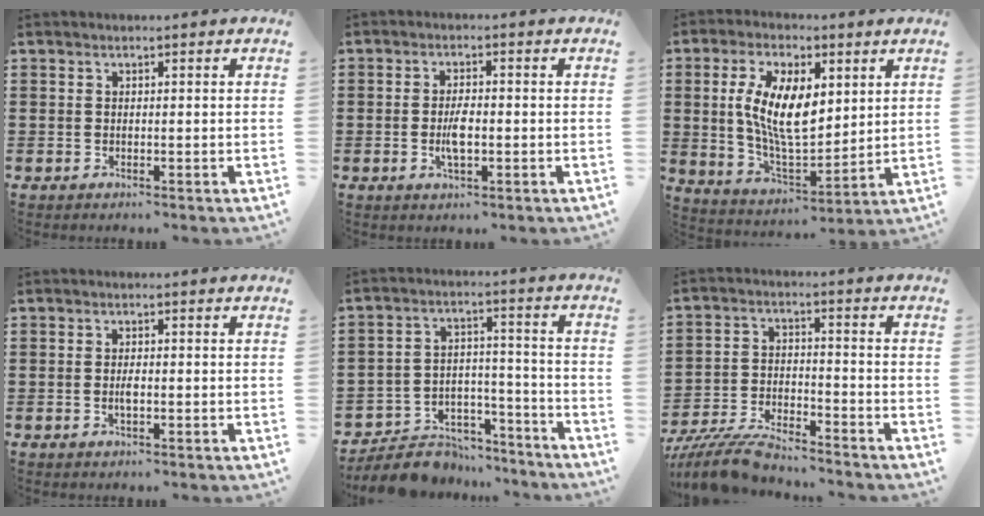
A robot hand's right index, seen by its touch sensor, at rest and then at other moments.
{"total": 3.9, "force": [-0.7, 1.4, 3.6], "torque": [-0.071, -0.001, -0.015]}
{"total": 11.3, "force": [2.9, 5.2, 9.6], "torque": [-0.202, 0.005, 0.051]}
{"total": 1.8, "force": [-0.4, 0.6, 1.6], "torque": [-0.031, 0.000, -0.007]}
{"total": 7.2, "force": [-6.6, 2.6, 1.2], "torque": [-0.028, 0.025, -0.128]}
{"total": 7.7, "force": [-7.4, 0.7, 2.2], "torque": [-0.058, 0.004, -0.146]}